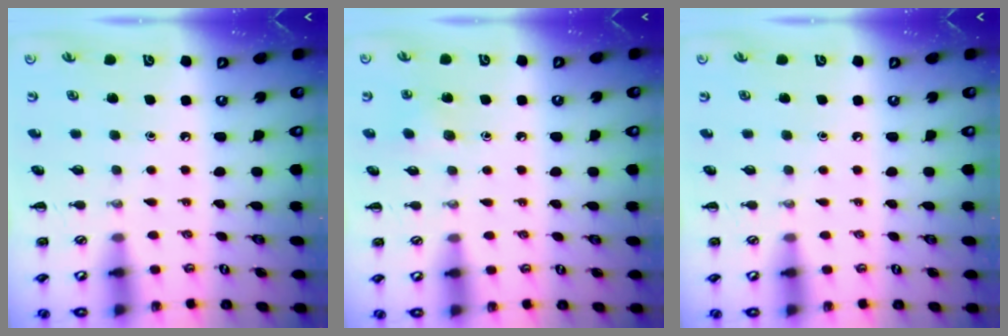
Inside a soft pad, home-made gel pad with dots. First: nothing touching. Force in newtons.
{"total": 5.3, "press": 5.0, "slide": 1.6}
{"total": 0.0}